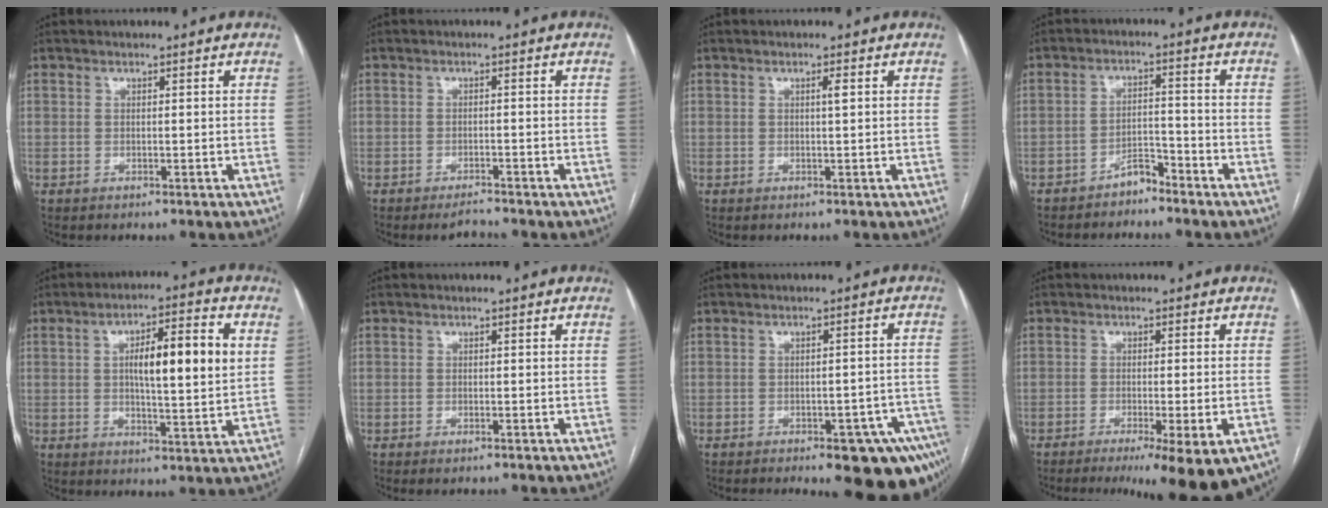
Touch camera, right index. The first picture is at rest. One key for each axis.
{"total": 2.4, "fx": -2.2, "fy": 0.2, "fz": 0.9, "tx": -0.018, "ty": -0.006, "tz": -0.033}
{"total": 0.9, "fx": 0.3, "fy": -0.1, "fz": 0.9, "tx": -0.015, "ty": 0.001, "tz": 0.003}
{"total": 3.7, "fx": -3.2, "fy": 1.1, "fz": 1.4, "tx": -0.021, "ty": 0.003, "tz": -0.057}
{"total": 12.1, "fx": 2.4, "fy": 2.0, "fz": 11.6, "tx": -0.187, "ty": 0.014, "tz": 0.035}
{"total": 0.7, "fx": -0.5, "fy": 0.1, "fz": 0.5, "tx": -0.010, "ty": -0.001, "tz": -0.006}
{"total": 13.7, "fx": -9.0, "fy": 4.4, "fz": 9.3, "tx": -0.049, "ty": 0.013, "tz": -0.105}
{"total": 11.5, "fx": -7.6, "fy": 1.2, "fz": 8.6, "tx": -0.089, "ty": -0.017, "tz": -0.110}